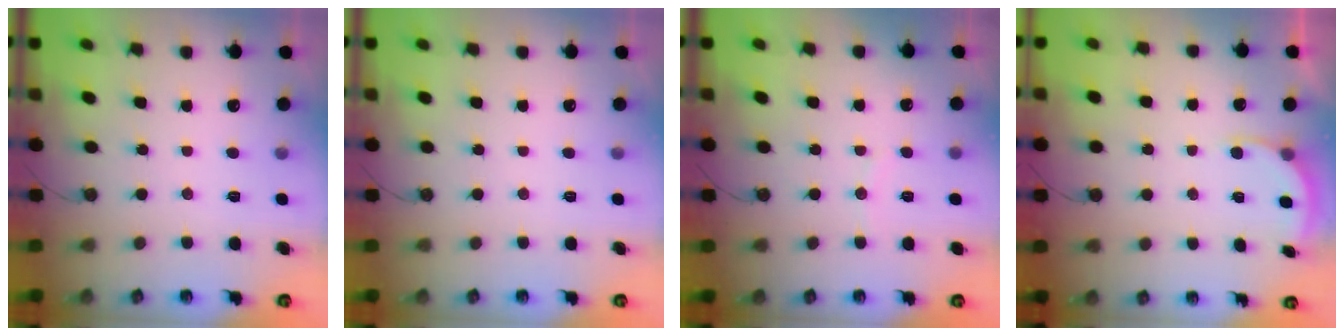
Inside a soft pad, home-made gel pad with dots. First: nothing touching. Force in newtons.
{"total": 0.0}
{"total": 2.5, "press": 2.5, "slide": 0.3}
{"total": 2.4, "press": 2.2, "slide": 0.9}